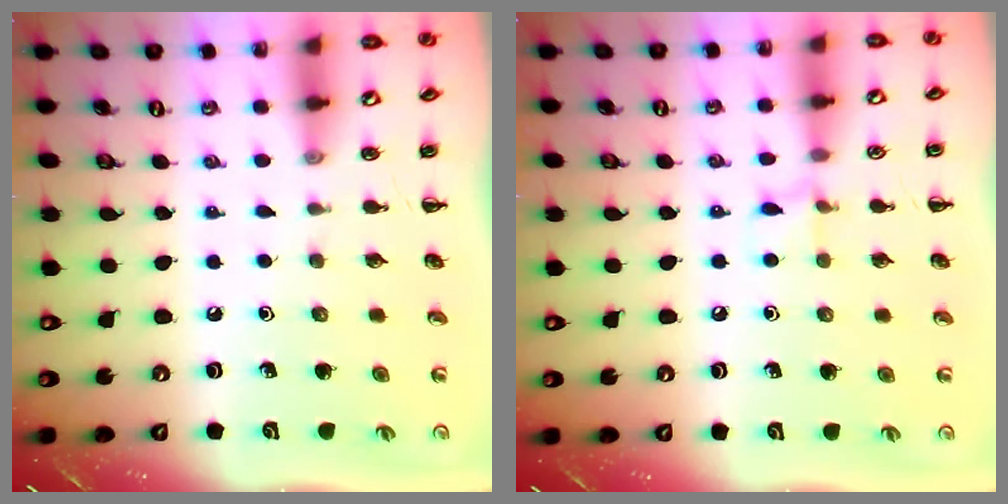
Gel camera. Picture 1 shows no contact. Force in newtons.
{"total": 5.6, "press": 5.3, "slide": 1.8}